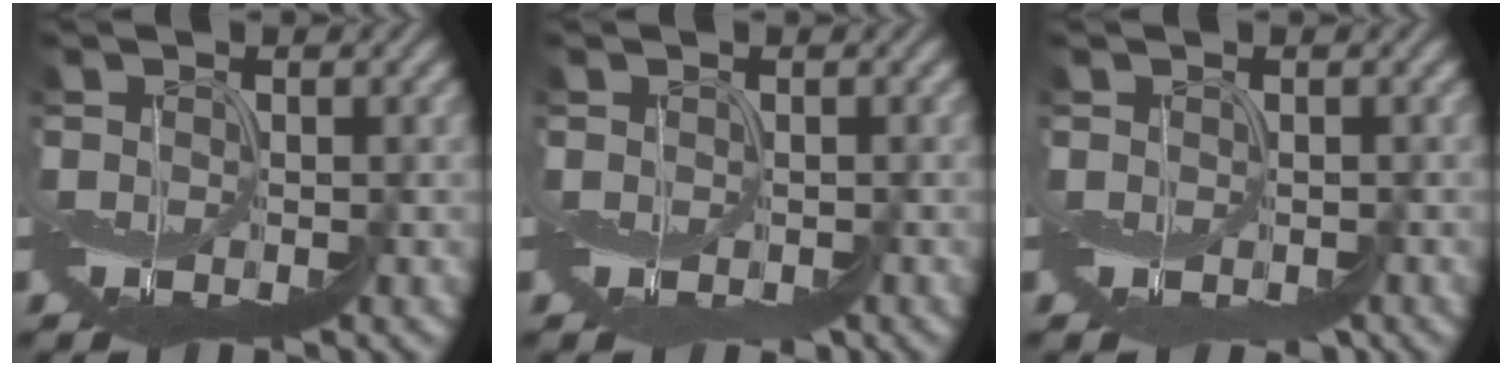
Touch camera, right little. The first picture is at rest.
{"total": 0.9, "force": [-0.6, 0.6, 0.1], "torque": [0.003, -0.001, -0.006]}
{"total": 1.3, "force": [-0.9, 0.9, 0.4], "torque": [-0.002, -0.004, -0.009]}